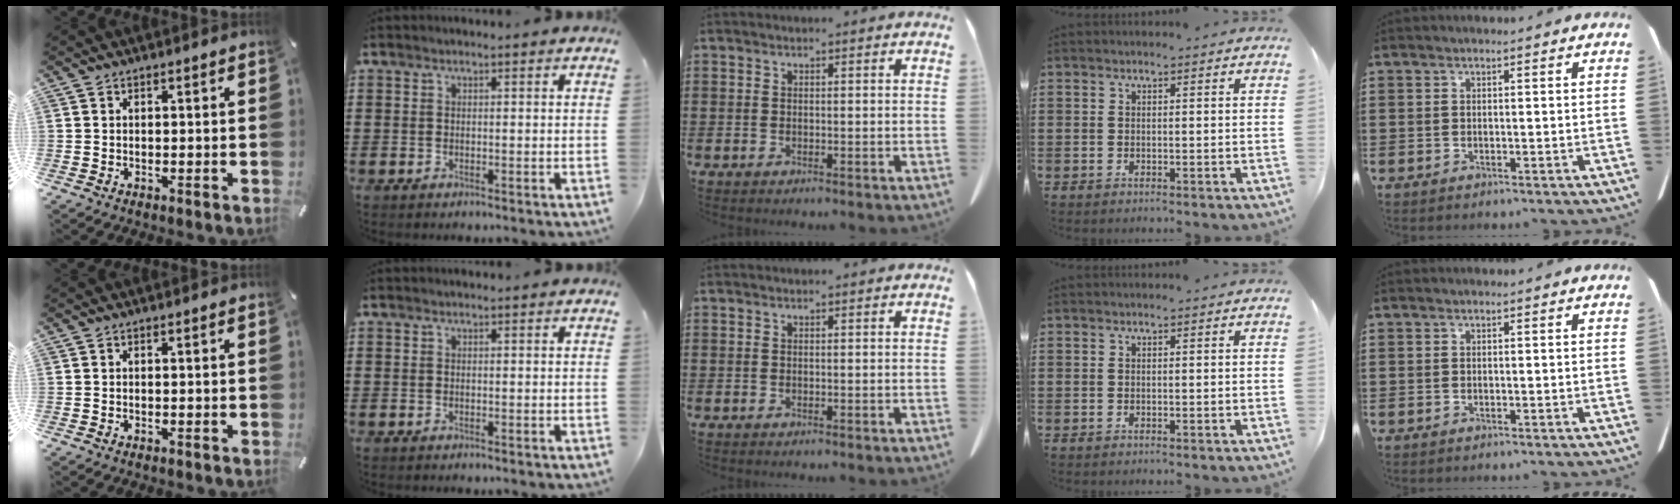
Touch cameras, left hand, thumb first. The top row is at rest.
{}